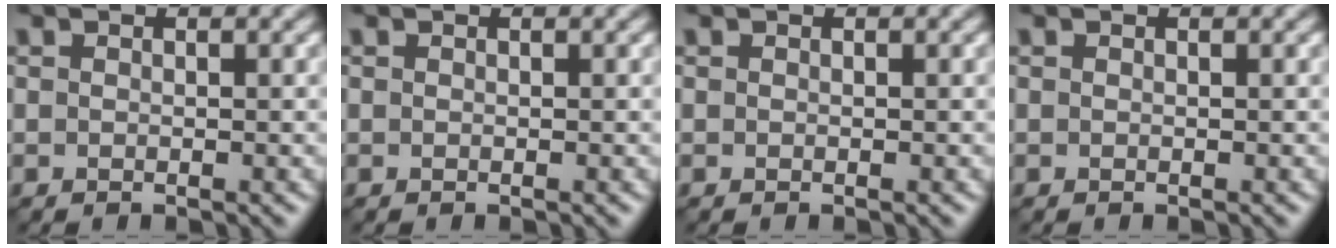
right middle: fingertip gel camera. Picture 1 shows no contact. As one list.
[{"total": 0.0}, {"total": 0.0}, {"total": 0.0}]